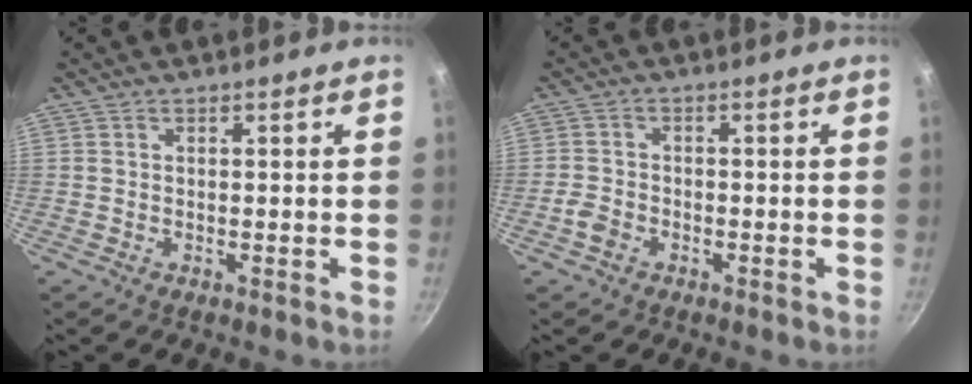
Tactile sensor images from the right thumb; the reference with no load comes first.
{"total": 3.1, "force": [-1.7, 2.2, 1.4], "torque": [-0.031, 0.018, -0.036]}